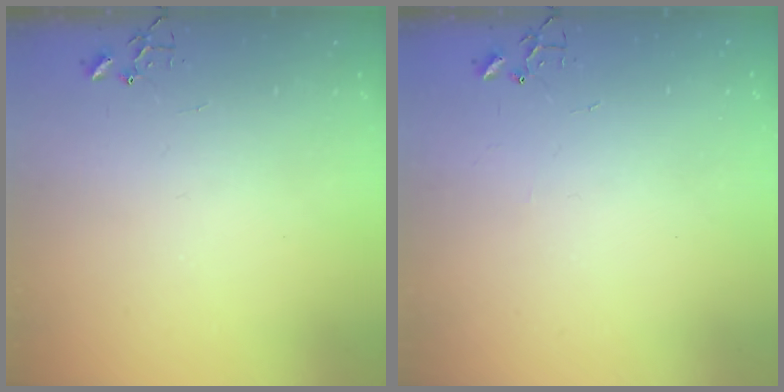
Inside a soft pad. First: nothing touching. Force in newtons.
{"total": 1.8, "press": 1.8, "slide": 0.3}